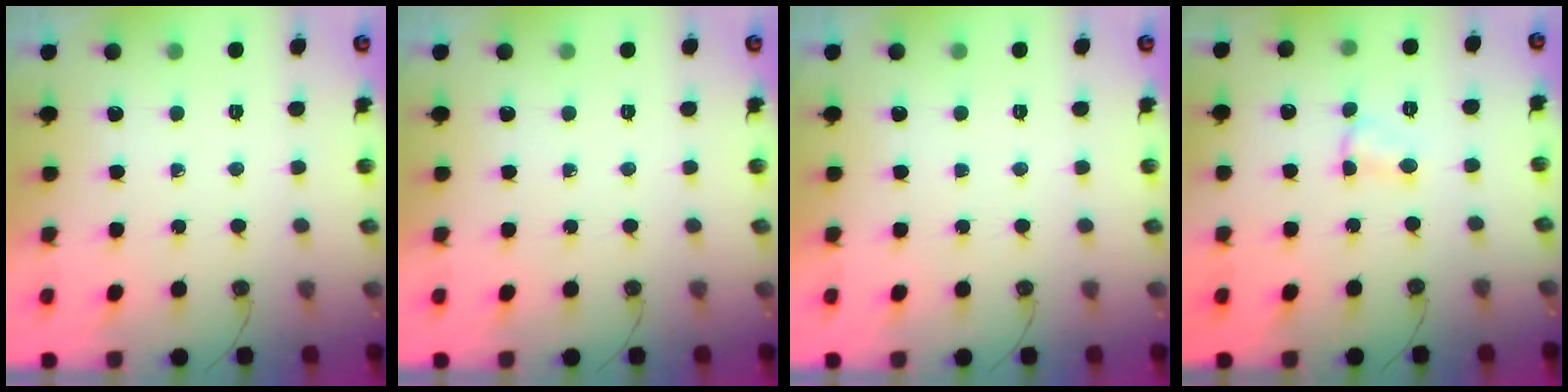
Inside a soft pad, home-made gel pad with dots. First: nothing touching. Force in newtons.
{"total": 0.0}
{"total": 0.0}
{"total": 2.7, "press": 2.7, "slide": 0.3}